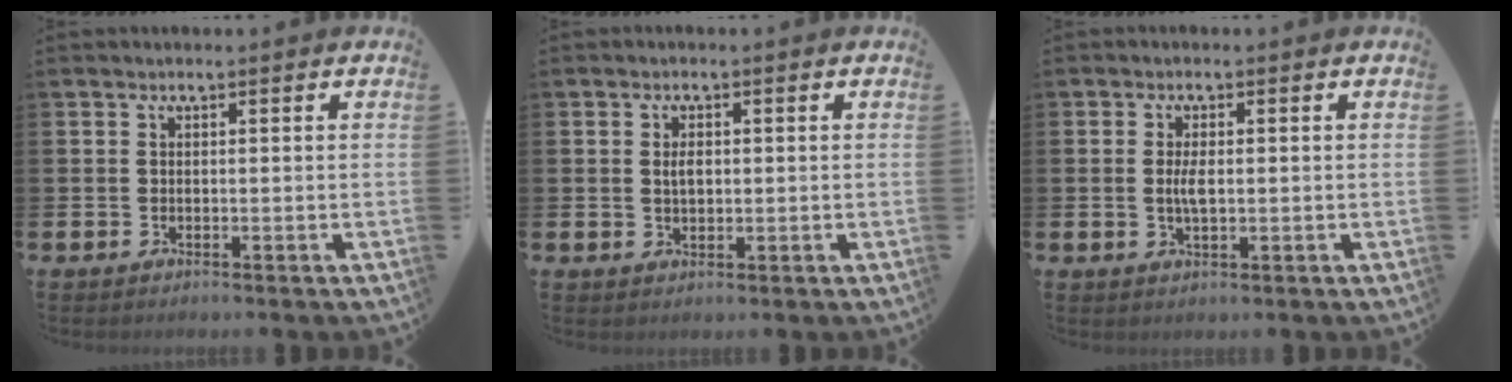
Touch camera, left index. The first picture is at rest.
{"total": 2.0, "force": [0.4, 1.1, 1.6], "torque": [-0.013, -0.001, 0.002]}
{"total": 2.8, "force": [0.2, 1.1, 2.6], "torque": [-0.046, 0.002, 0.001]}